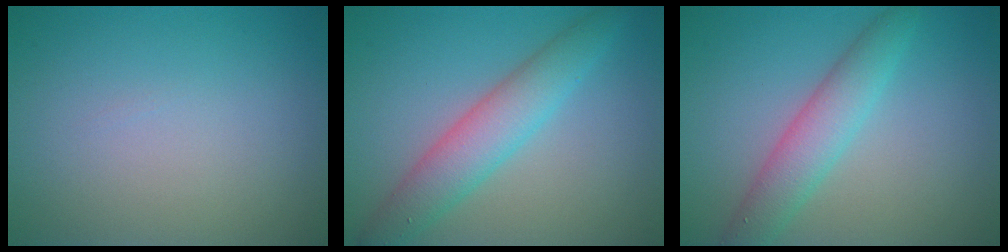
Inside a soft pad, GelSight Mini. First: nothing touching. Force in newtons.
{"total": 4.7, "press": 4.7, "slide": 0.1}
{"total": 3.9, "press": 3.9, "slide": 0.0}